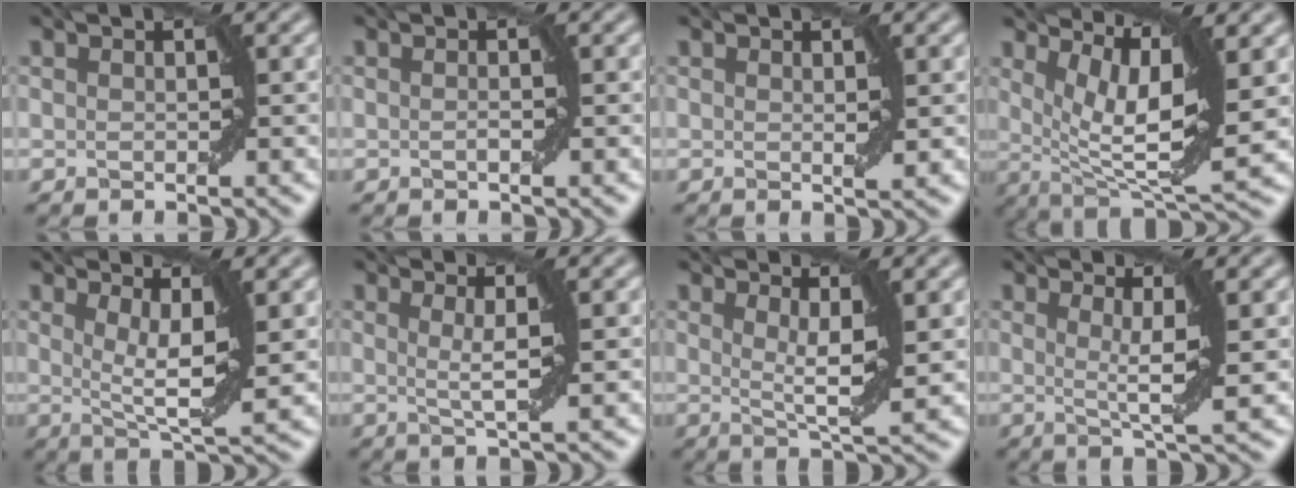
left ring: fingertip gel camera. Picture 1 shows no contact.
{"total": 0.6, "force": [-0.1, 0.0, 0.5], "torque": [-0.010, 0.000, -0.003]}
{"total": 0.9, "force": [0.3, 0.1, 0.9], "torque": [-0.011, -0.004, 0.006]}
{"total": 8.0, "force": [2.7, 2.2, 7.2], "torque": [-0.120, -0.006, 0.054]}
{"total": 5.2, "force": [1.7, 1.2, 4.7], "torque": [-0.076, -0.009, 0.029]}
{"total": 2.4, "force": [0.7, 0.3, 2.3], "torque": [-0.039, -0.004, 0.013]}
{"total": 4.1, "force": [1.5, 0.8, 3.7], "torque": [-0.056, -0.007, 0.024]}
{"total": 3.9, "force": [1.2, 0.5, 3.6], "torque": [-0.058, -0.006, 0.021]}